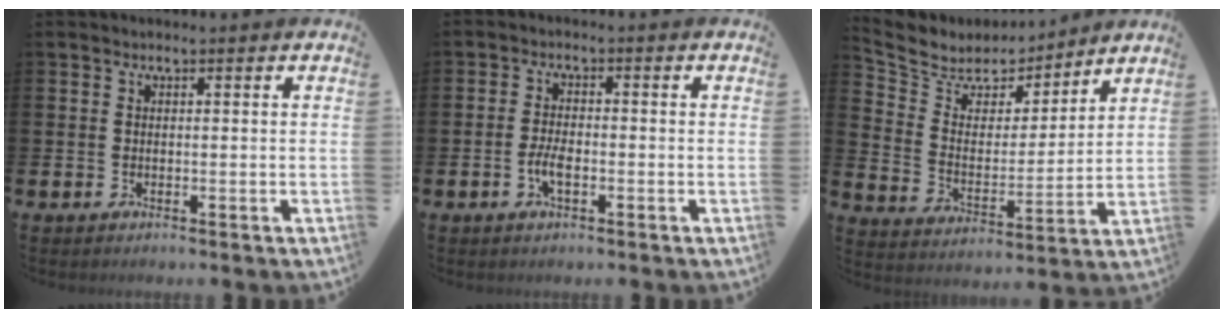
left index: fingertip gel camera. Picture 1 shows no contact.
{"total": 3.0, "force": [-1.1, 1.1, 2.5], "torque": [-0.050, -0.001, -0.023]}
{"total": 5.9, "force": [5.3, 2.6, -0.1], "torque": [-0.047, -0.047, 0.092]}